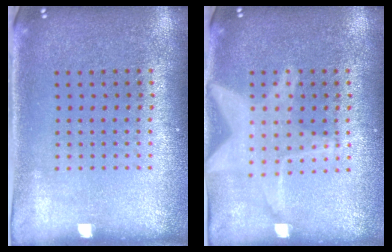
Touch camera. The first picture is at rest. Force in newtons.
{"total": 1.9, "press": 1.9, "slide": 0.2}